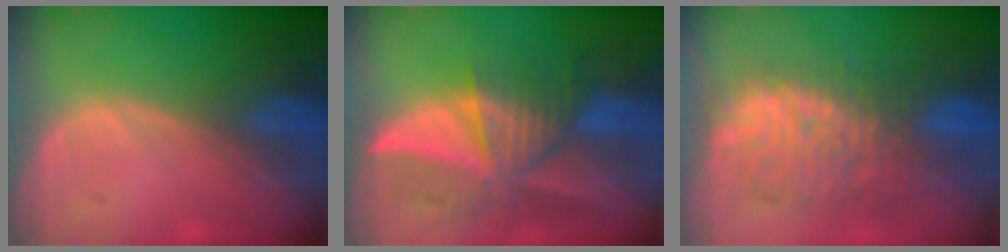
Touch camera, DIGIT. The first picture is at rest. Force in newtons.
{"total": 9.8, "press": 8.6, "slide": 4.7}
{"total": 10.2, "press": 9.7, "slide": 3.2}